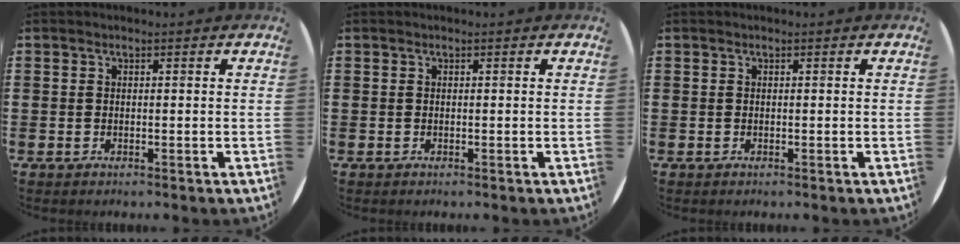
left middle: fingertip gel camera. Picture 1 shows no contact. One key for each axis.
{"total": 0.0}
{"total": 0.0}